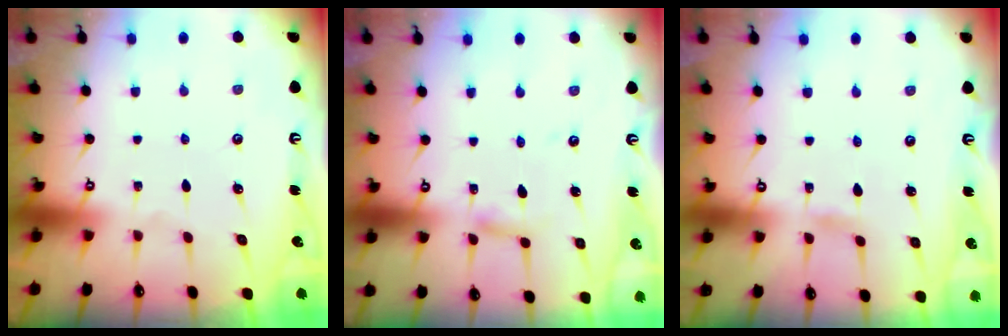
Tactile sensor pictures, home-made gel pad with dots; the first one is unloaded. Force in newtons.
{"total": 4.4, "press": 4.4, "slide": 0.3}
{"total": 1.5, "press": 1.5, "slide": 0.2}